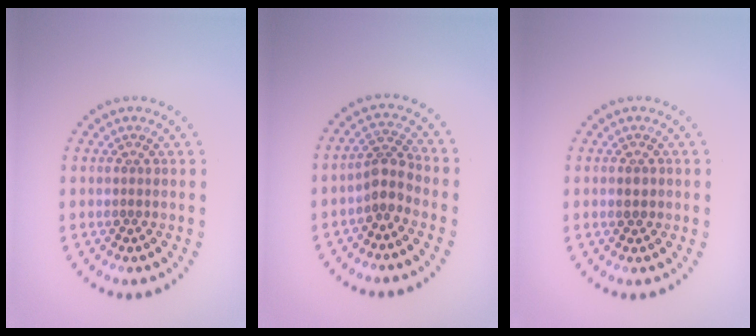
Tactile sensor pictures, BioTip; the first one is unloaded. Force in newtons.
{"total": 2.4, "press": 1.9, "slide": 1.6}
{"total": 1.1, "press": 1.1, "slide": 0.2}